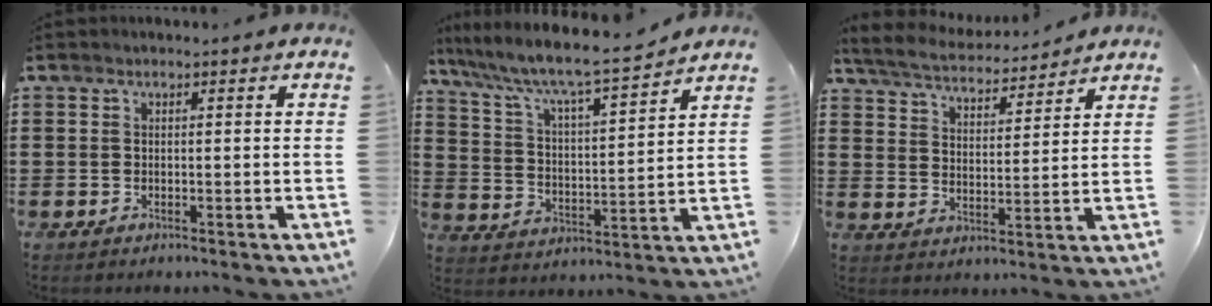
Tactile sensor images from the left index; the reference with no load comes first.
{"total": 6.3, "force": [5.4, 0.4, 3.2], "torque": [-0.087, -0.039, 0.083]}
{"total": 5.1, "force": [5.0, 0.3, 1.0], "torque": [-0.045, -0.031, 0.084]}